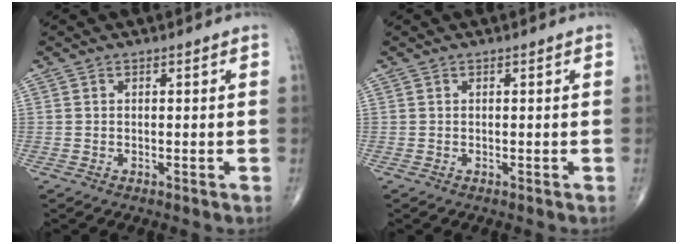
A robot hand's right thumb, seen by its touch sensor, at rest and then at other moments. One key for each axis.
{"total": 0.0}